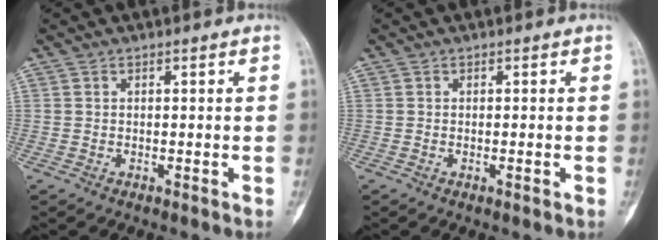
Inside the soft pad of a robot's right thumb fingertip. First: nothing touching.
{"total": 1.0, "force": [-0.3, 0.1, 0.9], "torque": [-0.011, -0.001, -0.003]}